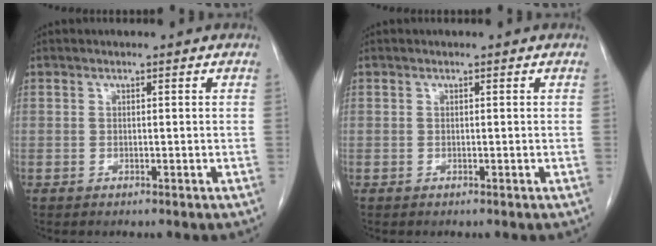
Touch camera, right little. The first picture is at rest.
{"total": 0.0}